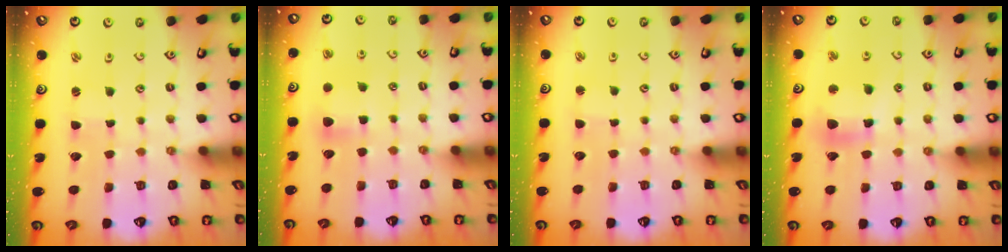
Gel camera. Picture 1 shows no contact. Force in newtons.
{"total": 5.4, "press": 5.4, "slide": 0.8}
{"total": 1.4, "press": 1.4, "slide": 0.2}
{"total": 9.1, "press": 9.0, "slide": 1.4}